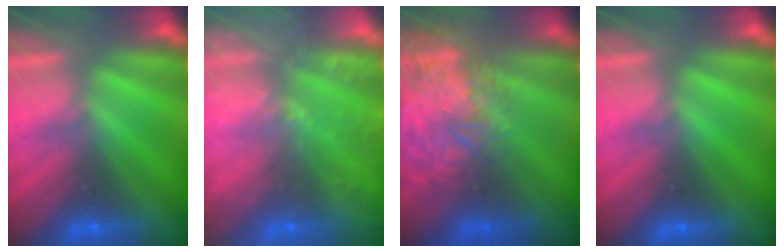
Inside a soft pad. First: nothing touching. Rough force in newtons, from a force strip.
{"total": 6.8}
{"total": 10.5}
{"total": 0.0}